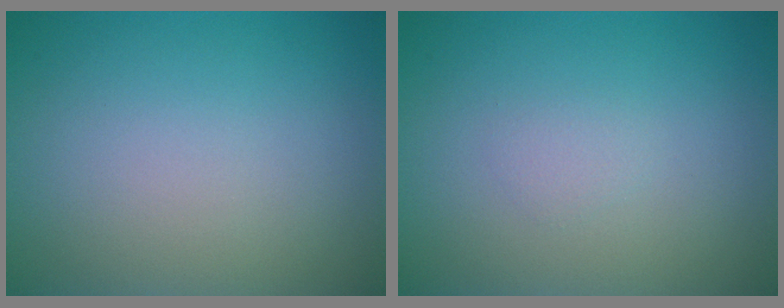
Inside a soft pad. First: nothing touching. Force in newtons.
{"total": 0.7, "press": 0.7, "slide": 0.1}